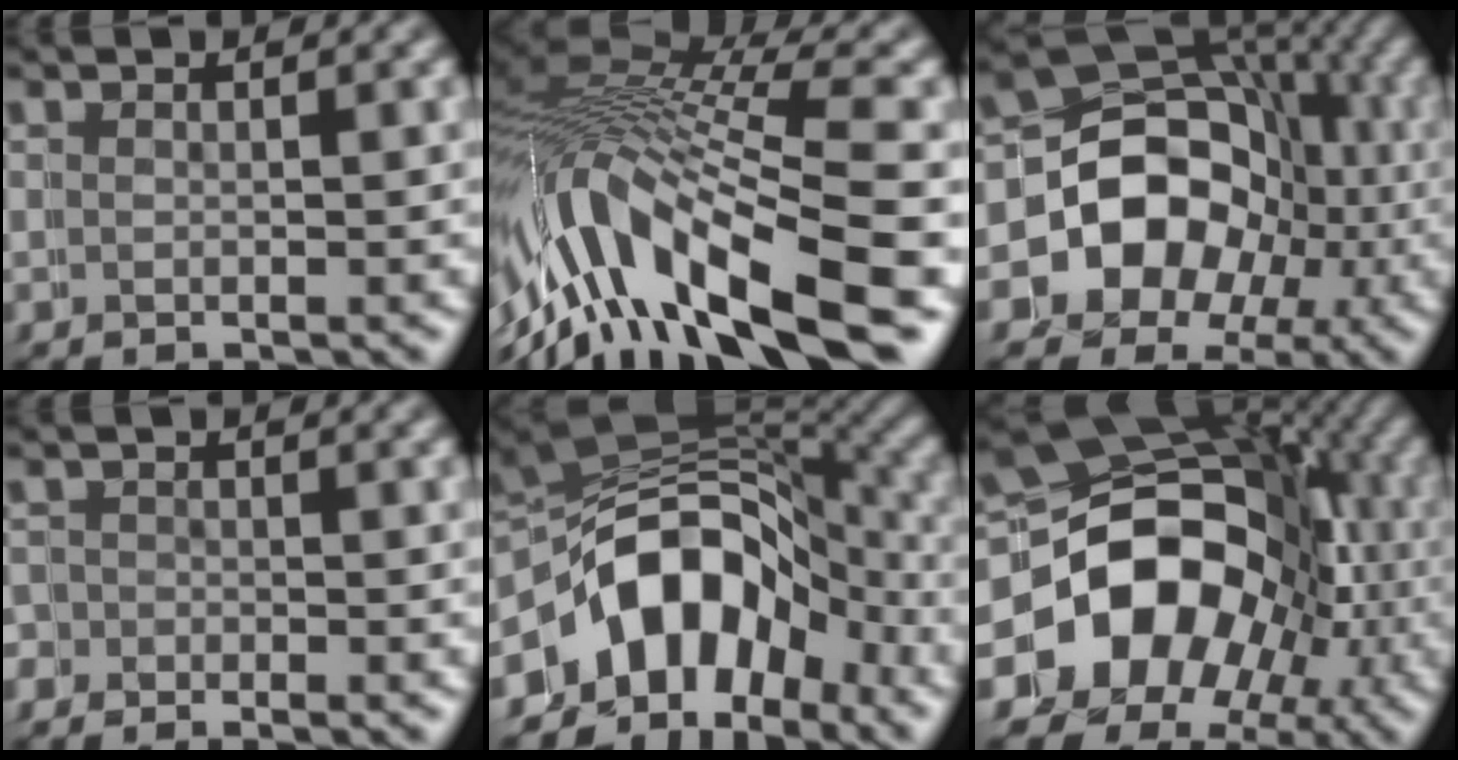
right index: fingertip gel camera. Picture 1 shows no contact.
{"total": 12.9, "force": [-3.0, 7.7, 9.9], "torque": [-0.205, -0.009, -0.051]}
{"total": 14.4, "force": [-1.0, 12.9, 6.5], "torque": [-0.152, -0.038, -0.015]}
{"total": 2.3, "force": [-1.3, 1.8, -0.4], "torque": [-0.006, -0.002, -0.034]}
{"total": 13.4, "force": [-2.6, 10.5, 7.8], "torque": [-0.156, -0.031, -0.041]}
{"total": 19.8, "force": [-1.3, 16.4, 10.9], "torque": [-0.213, -0.051, -0.019]}